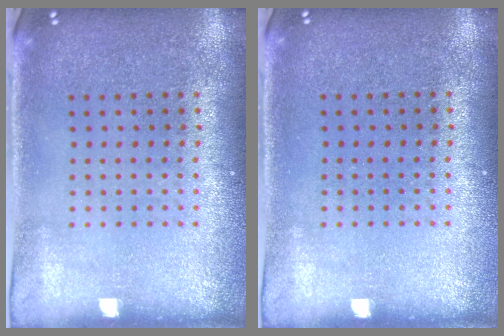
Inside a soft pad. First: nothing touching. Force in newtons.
{"total": 0.0}